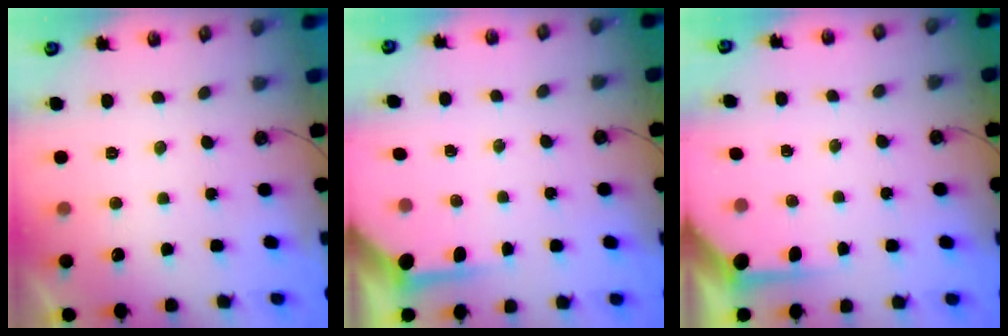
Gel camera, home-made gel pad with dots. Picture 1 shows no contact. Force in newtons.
{"total": 3.7, "press": 3.7, "slide": 0.2}
{"total": 3.9, "press": 3.9, "slide": 0.4}